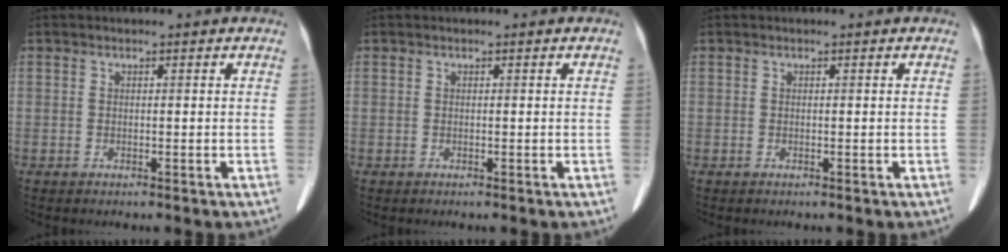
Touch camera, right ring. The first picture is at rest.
{"total": 0.0}
{"total": 0.0}